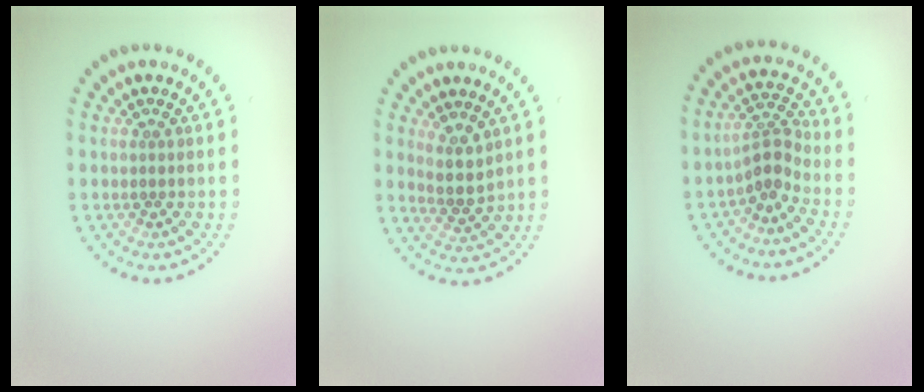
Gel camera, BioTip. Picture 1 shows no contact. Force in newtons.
{"total": 2.6, "press": 2.1, "slide": 1.5}
{"total": 2.5, "press": 1.8, "slide": 1.8}